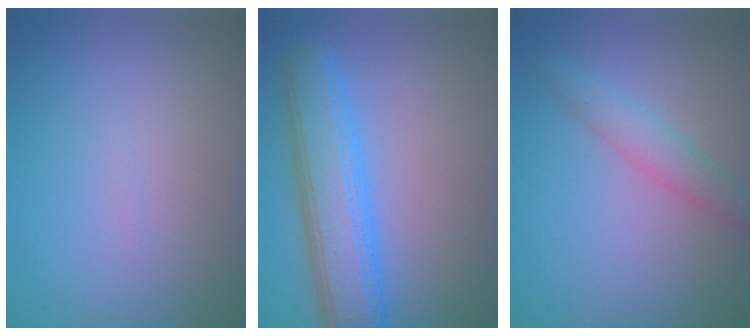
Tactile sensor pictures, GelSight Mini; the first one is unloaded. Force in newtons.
{"total": 6.8, "press": 6.8, "slide": 0.1}
{"total": 2.5, "press": 2.5, "slide": 0.1}